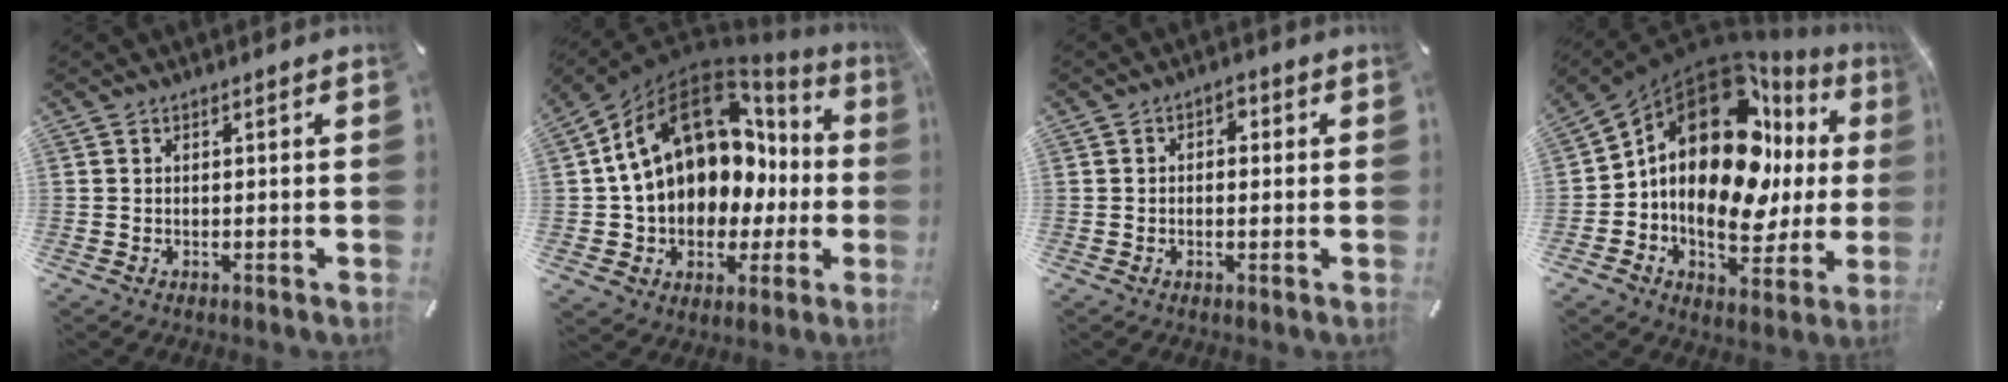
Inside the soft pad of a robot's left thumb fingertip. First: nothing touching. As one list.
[{"total": 18.5, "force": [5.9, 13.1, 11.7], "torque": [-0.207, -0.040, 0.101]}, {"total": 2.2, "force": [-0.5, 1.6, 1.5], "torque": [-0.020, 0.006, -0.012]}, {"total": 21.5, "force": [4.7, 13.4, 16.2], "torque": [-0.270, -0.047, 0.068]}]